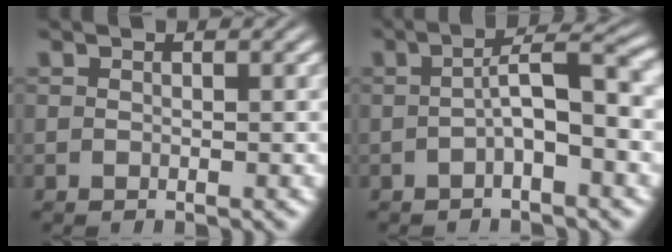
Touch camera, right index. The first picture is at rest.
{"total": 3.4, "force": [-0.6, -0.6, 3.3], "torque": [-0.037, 0.010, -0.011]}